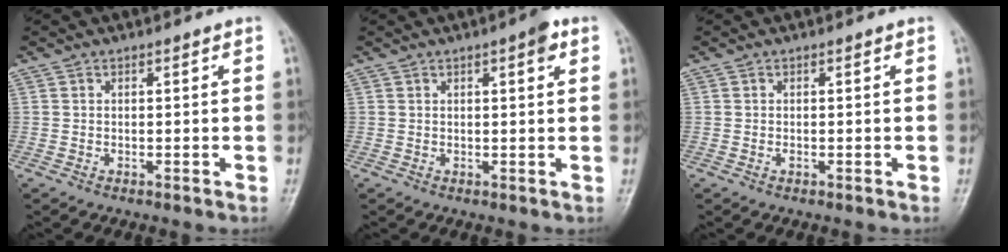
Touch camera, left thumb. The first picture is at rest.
{"total": 3.0, "force": [1.5, 0.7, 2.5], "torque": [-0.031, -0.003, 0.017]}
{"total": 0.5, "force": [0.1, 0.3, 0.4], "torque": [-0.007, 0.001, 0.000]}